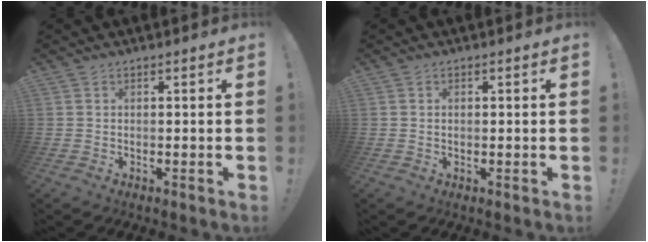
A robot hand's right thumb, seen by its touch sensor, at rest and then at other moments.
{"total": 0.6, "force": [0.1, 0.3, 0.4], "torque": [-0.005, 0.000, 0.000]}